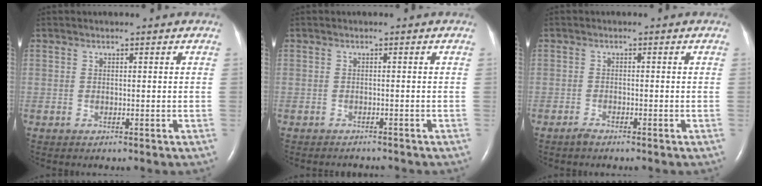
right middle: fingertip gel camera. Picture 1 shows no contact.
{"total": 2.6, "force": [-2.5, 0.4, 0.5], "torque": [-0.008, -0.007, -0.029]}
{"total": 1.3, "force": [-1.1, 0.2, 0.6], "torque": [-0.019, -0.003, -0.021]}